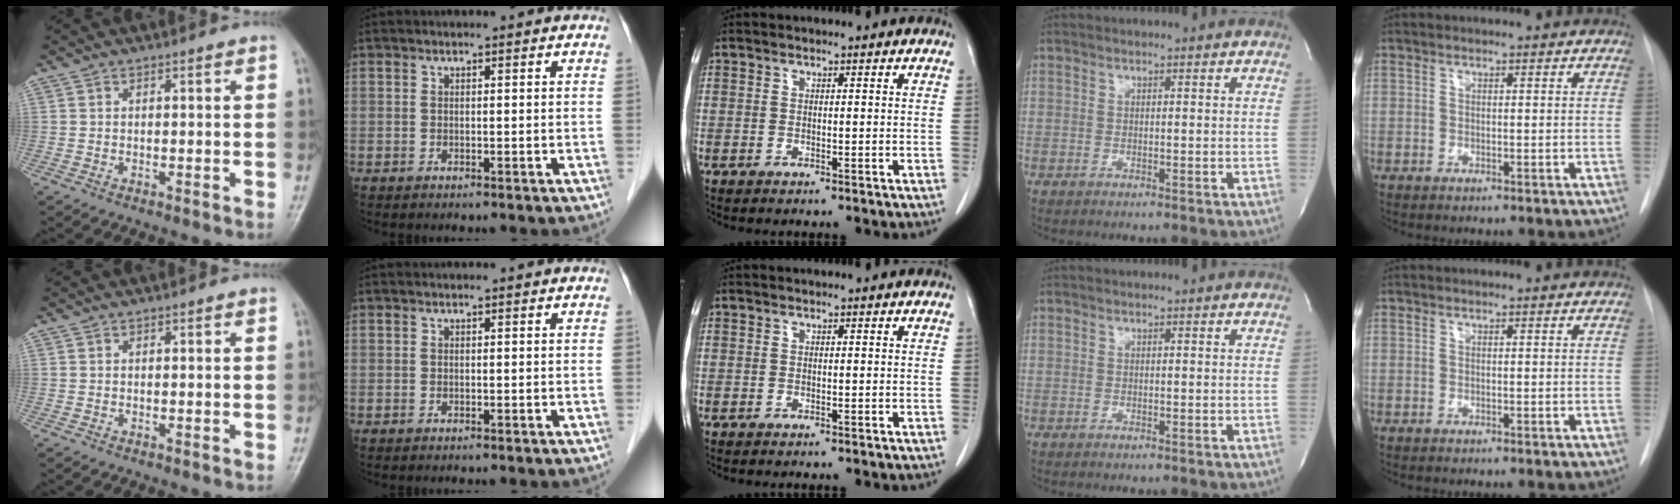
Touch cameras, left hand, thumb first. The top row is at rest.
{}